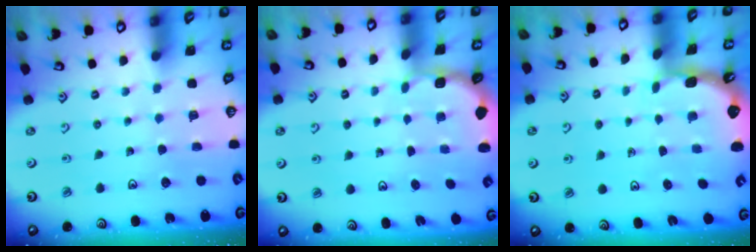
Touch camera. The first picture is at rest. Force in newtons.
{"total": 2.0, "press": 1.8, "slide": 0.7}
{"total": 1.2, "press": 1.1, "slide": 0.1}